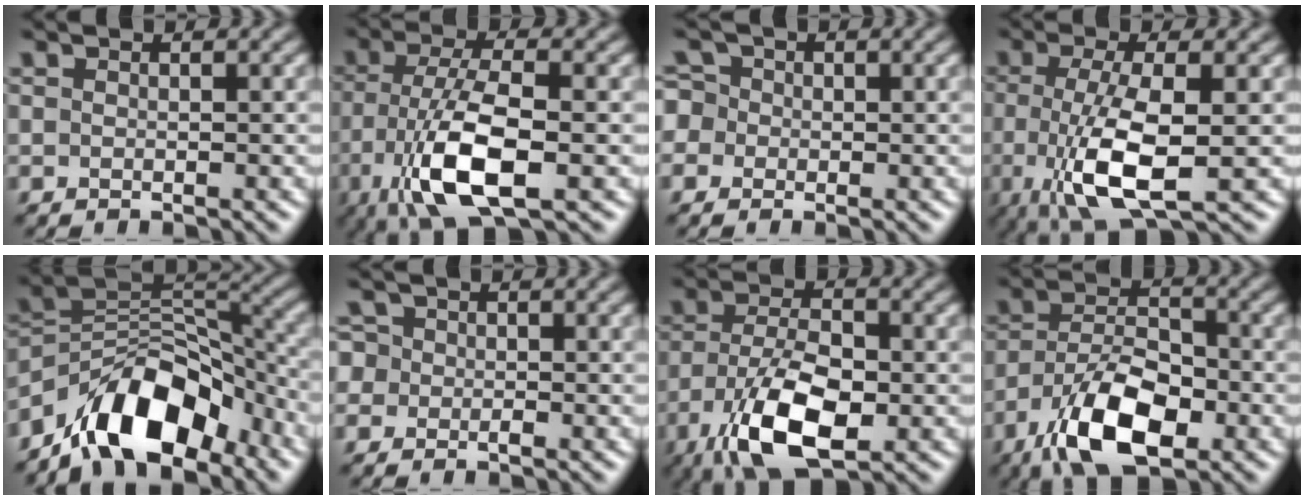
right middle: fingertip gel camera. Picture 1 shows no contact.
{"total": 8.2, "force": [-3.0, 2.9, 7.0], "torque": [-0.149, -0.001, -0.061]}
{"total": 4.0, "force": [-0.2, 3.6, 1.6], "torque": [-0.030, 0.026, -0.033]}
{"total": 7.1, "force": [-1.8, 2.1, 6.5], "torque": [-0.136, -0.008, -0.033]}
{"total": 10.7, "force": [-7.4, 4.8, 5.9], "torque": [-0.086, 0.011, -0.146]}
{"total": 2.4, "force": [-0.5, 2.1, 1.0], "torque": [-0.008, 0.007, -0.024]}
{"total": 9.0, "force": [-4.2, 4.1, 6.8], "torque": [-0.145, -0.010, -0.079]}
{"total": 9.2, "force": [-5.2, 4.1, 6.4], "torque": [-0.120, 0.000, -0.098]}